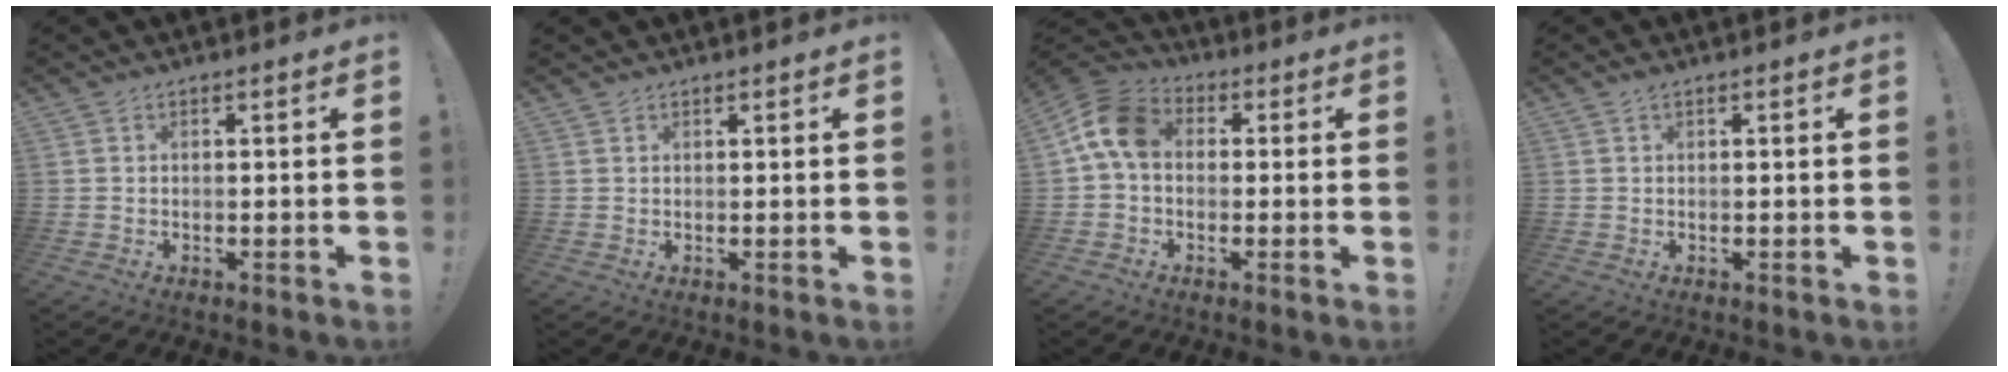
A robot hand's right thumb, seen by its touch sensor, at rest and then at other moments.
{"total": 0.8, "force": [0.8, 0.3, 0.1], "torque": [0.000, -0.002, 0.015]}
{"total": 10.9, "force": [1.3, 7.4, 8.0], "torque": [-0.160, 0.018, 0.030]}
{"total": 0.8, "force": [0.7, 0.1, 0.5], "torque": [-0.003, -0.001, 0.011]}